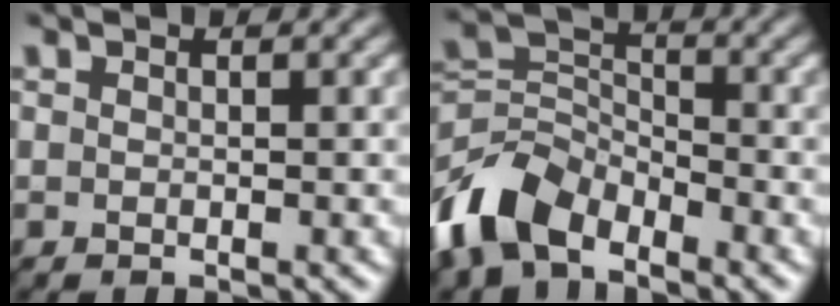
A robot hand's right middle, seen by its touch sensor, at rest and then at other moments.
{"total": 6.9, "force": [-4.6, 3.8, 3.4], "torque": [-0.069, 0.001, -0.104]}